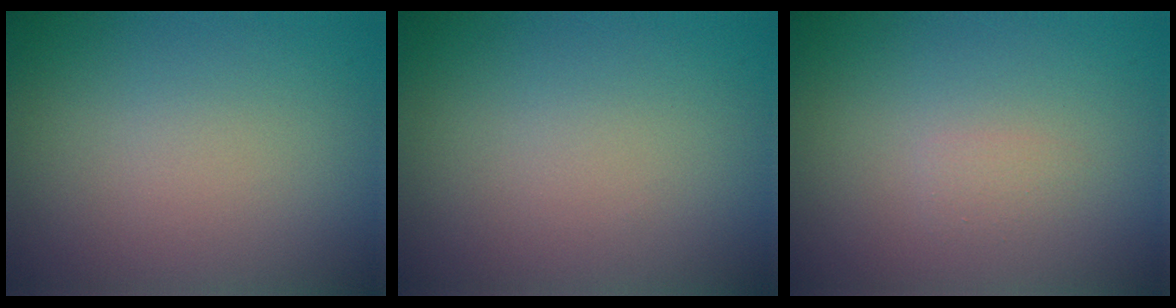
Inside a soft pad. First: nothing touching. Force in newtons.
{"total": 0.0}
{"total": 0.7, "press": 0.7, "slide": 0.1}